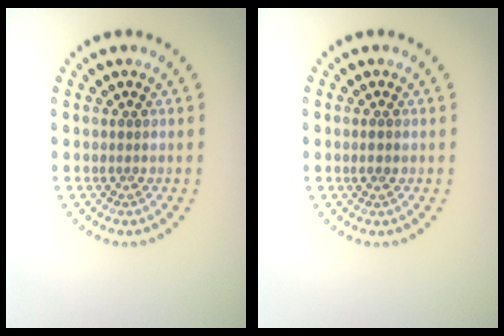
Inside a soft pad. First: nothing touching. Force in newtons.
{"total": 1.0, "press": 0.9, "slide": 0.4}